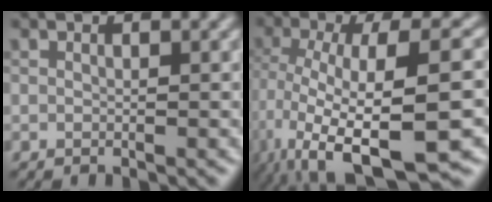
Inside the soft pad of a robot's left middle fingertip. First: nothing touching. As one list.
[{"total": 13.2, "force": [-4.7, 3.8, 11.8], "torque": [-0.216, -0.018, -0.069]}]